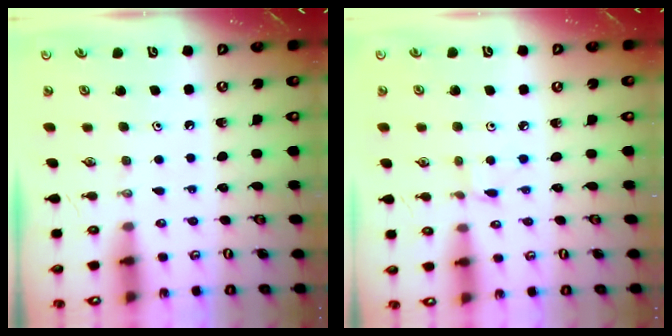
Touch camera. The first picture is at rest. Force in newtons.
{"total": 1.1, "press": 1.1, "slide": 0.1}